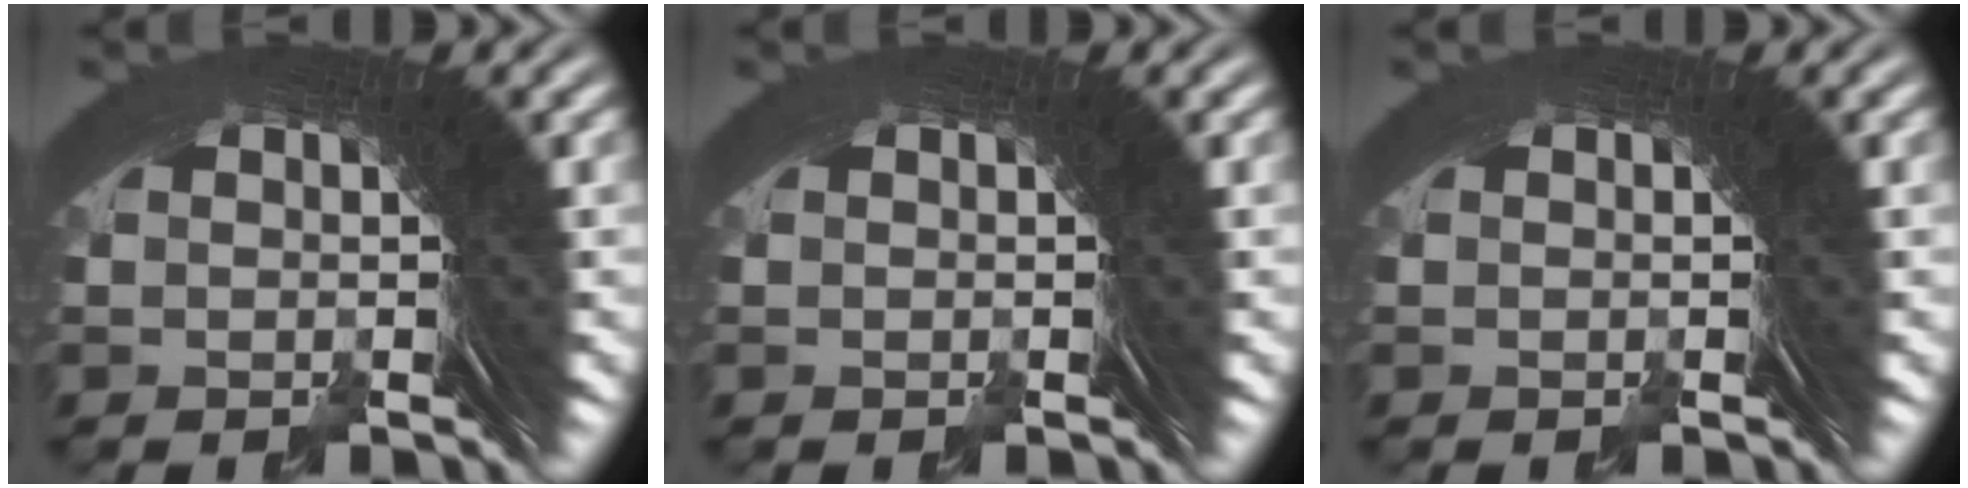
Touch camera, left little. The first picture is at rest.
{"total": 0.0}
{"total": 0.0}